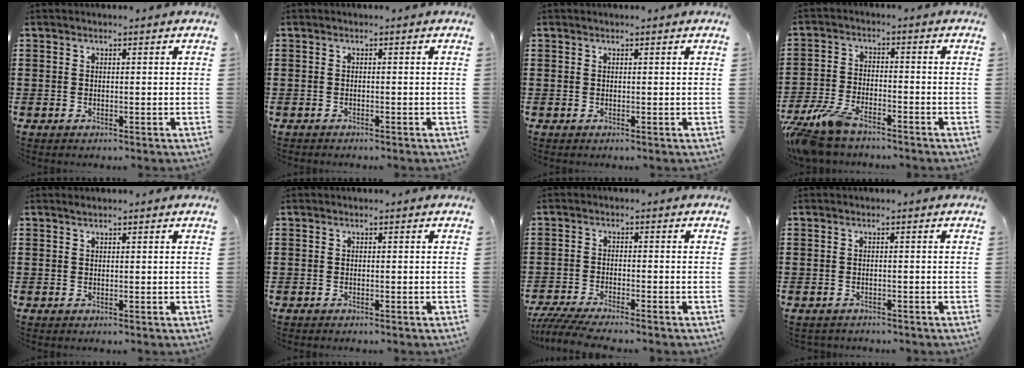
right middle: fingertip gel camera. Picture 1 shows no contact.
{"total": 0.5, "force": [-0.5, 0.1, 0.0], "torque": [-0.001, 0.001, -0.012]}
{"total": 0.0}
{"total": 6.9, "force": [-5.7, 1.9, 3.4], "torque": [-0.093, -0.004, -0.116]}
{"total": 0.5, "force": [0.5, -0.1, 0.2], "torque": [-0.004, -0.003, 0.009]}
{"total": 0.0}
{"total": 3.2, "force": [-2.8, -0.1, 1.5], "torque": [-0.040, -0.012, -0.060]}
{"total": 0.8, "force": [-0.7, 0.2, -0.1], "torque": [0.000, 0.001, -0.016]}